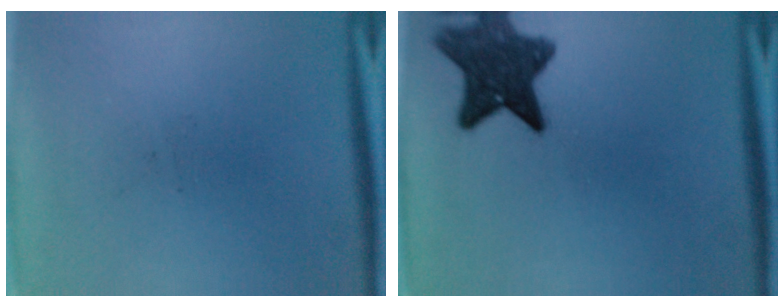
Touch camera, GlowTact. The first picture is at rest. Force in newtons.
{"total": 9.9}